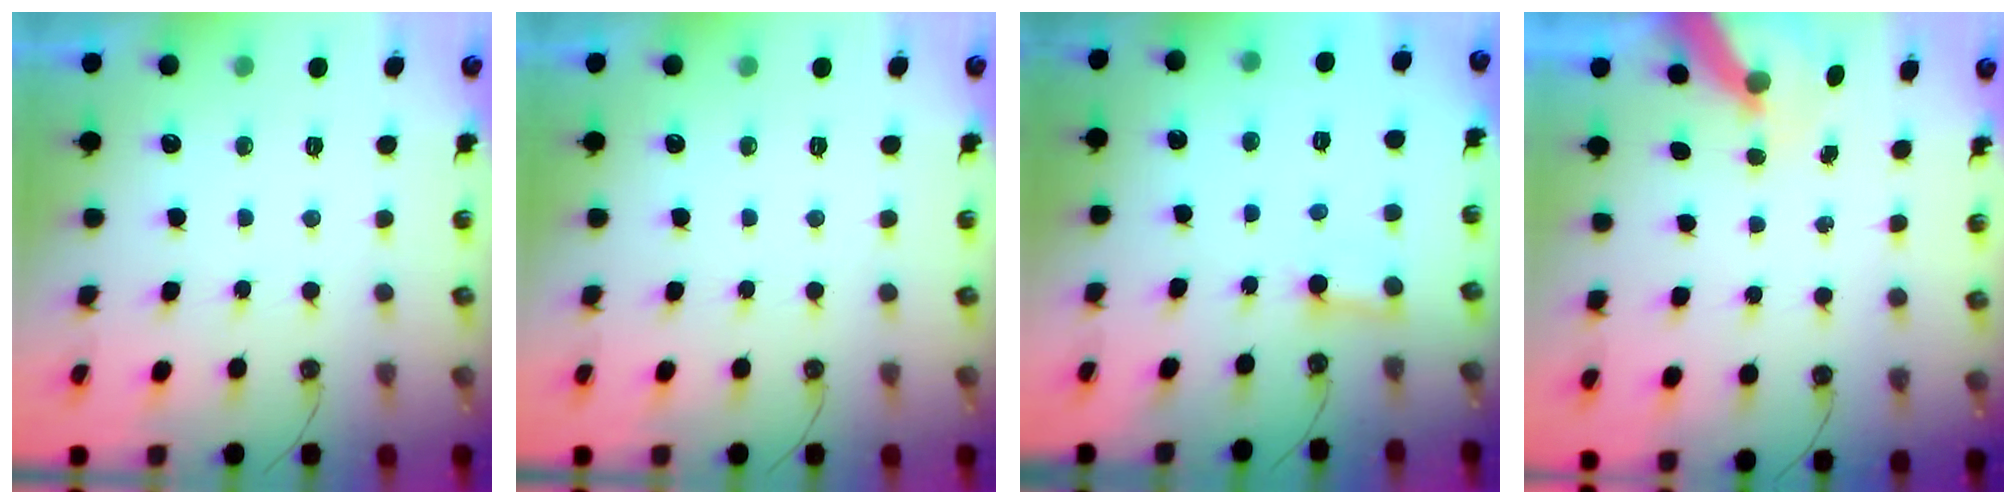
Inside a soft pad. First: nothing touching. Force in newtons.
{"total": 0.0}
{"total": 2.7, "press": 2.7, "slide": 0.0}
{"total": 7.1, "press": 7.1, "slide": 0.5}